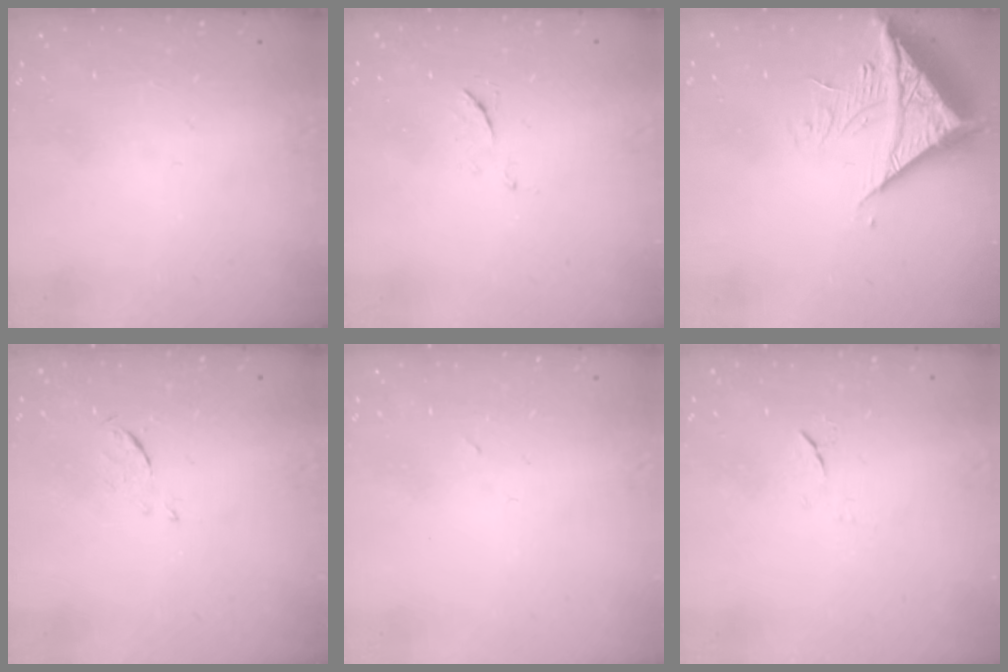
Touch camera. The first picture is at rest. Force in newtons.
{"total": 5.5, "press": 5.4, "slide": 0.7}
{"total": 11.2, "press": 11.1, "slide": 1.4}
{"total": 5.2, "press": 5.1, "slide": 0.8}
{"total": 2.4, "press": 2.3, "slide": 0.8}
{"total": 4.6, "press": 4.6, "slide": 0.7}